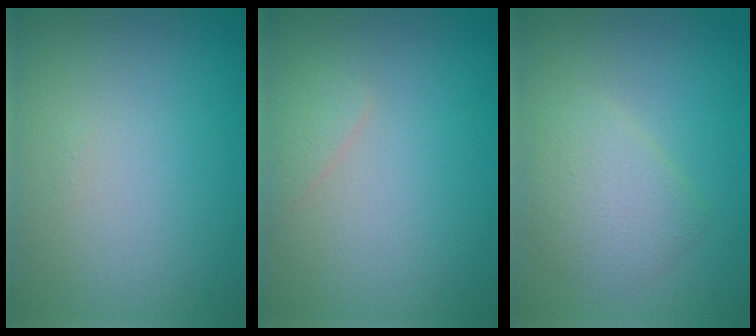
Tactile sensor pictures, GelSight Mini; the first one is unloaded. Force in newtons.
{"total": 0.9, "press": 0.9, "slide": 0.1}
{"total": 2.8, "press": 2.8, "slide": 0.2}